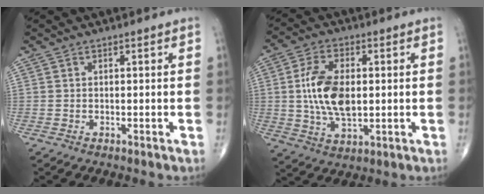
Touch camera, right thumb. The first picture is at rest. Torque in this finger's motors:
{"motor_torque": [1.34, 1.34, 1.39, 0.09, 0.16]}